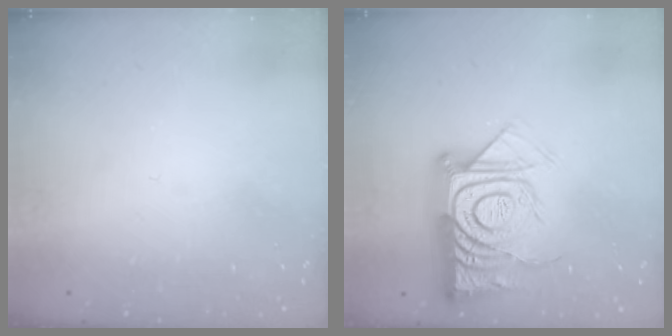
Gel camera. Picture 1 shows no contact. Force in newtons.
{"total": 16.9, "press": 16.9, "slide": 1.2}